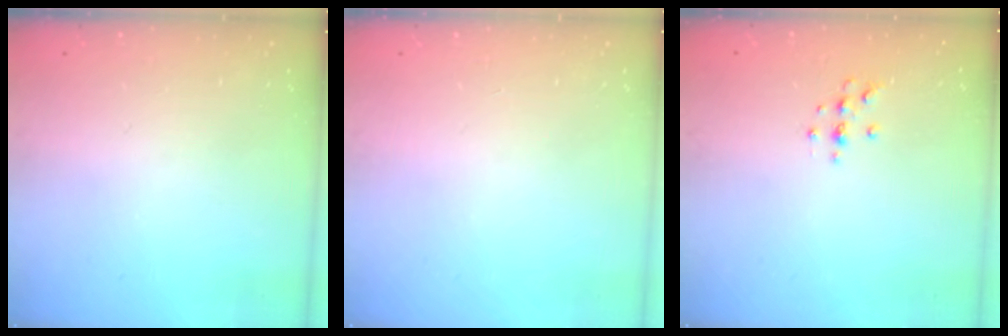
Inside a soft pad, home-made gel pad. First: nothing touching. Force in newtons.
{"total": 0.0}
{"total": 4.3, "press": 4.2, "slide": 1.0}